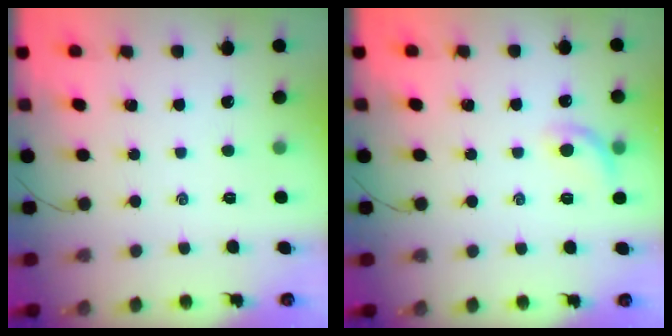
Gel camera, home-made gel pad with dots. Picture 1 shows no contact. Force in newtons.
{"total": 7.9, "press": 7.8, "slide": 1.7}